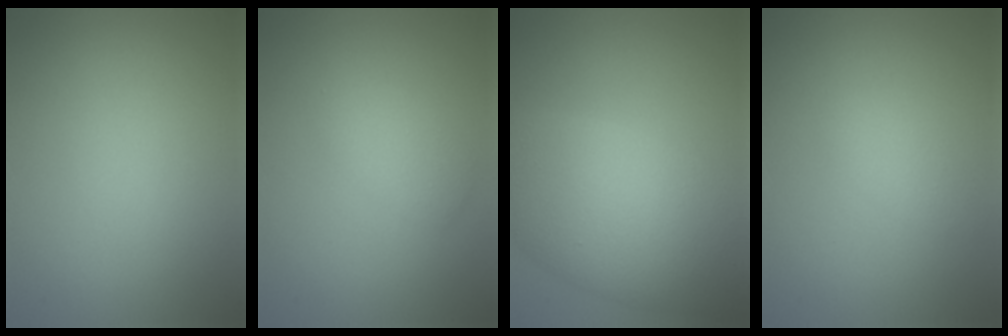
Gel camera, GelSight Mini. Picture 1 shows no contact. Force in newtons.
{"total": 2.0, "press": 2.0, "slide": 0.0}
{"total": 10.0, "press": 10.0, "slide": 0.3}
{"total": 1.3, "press": 1.3, "slide": 0.1}